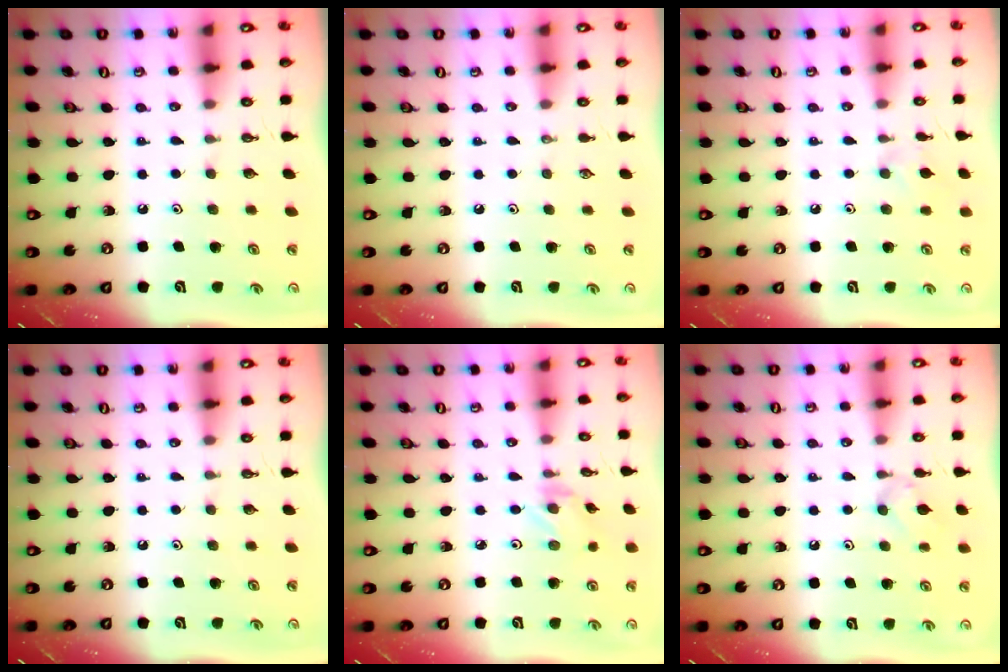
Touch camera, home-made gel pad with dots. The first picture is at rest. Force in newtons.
{"total": 0.0}
{"total": 7.5, "press": 7.5, "slide": 0.8}
{"total": 0.0}
{"total": 1.1, "press": 1.0, "slide": 0.4}
{"total": 3.8, "press": 3.7, "slide": 0.7}